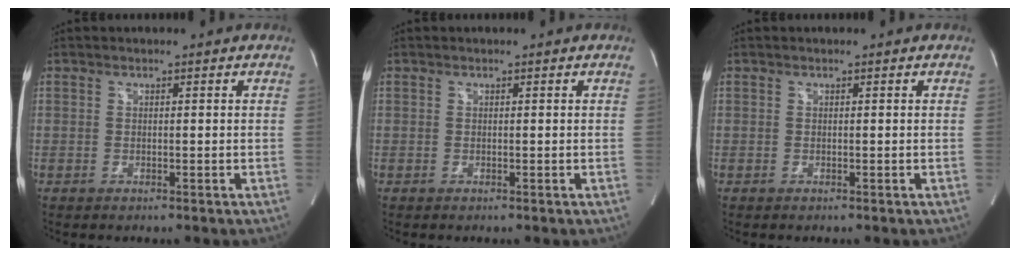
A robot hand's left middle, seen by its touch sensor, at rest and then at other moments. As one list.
[{"total": 0.0}, {"total": 0.0}]